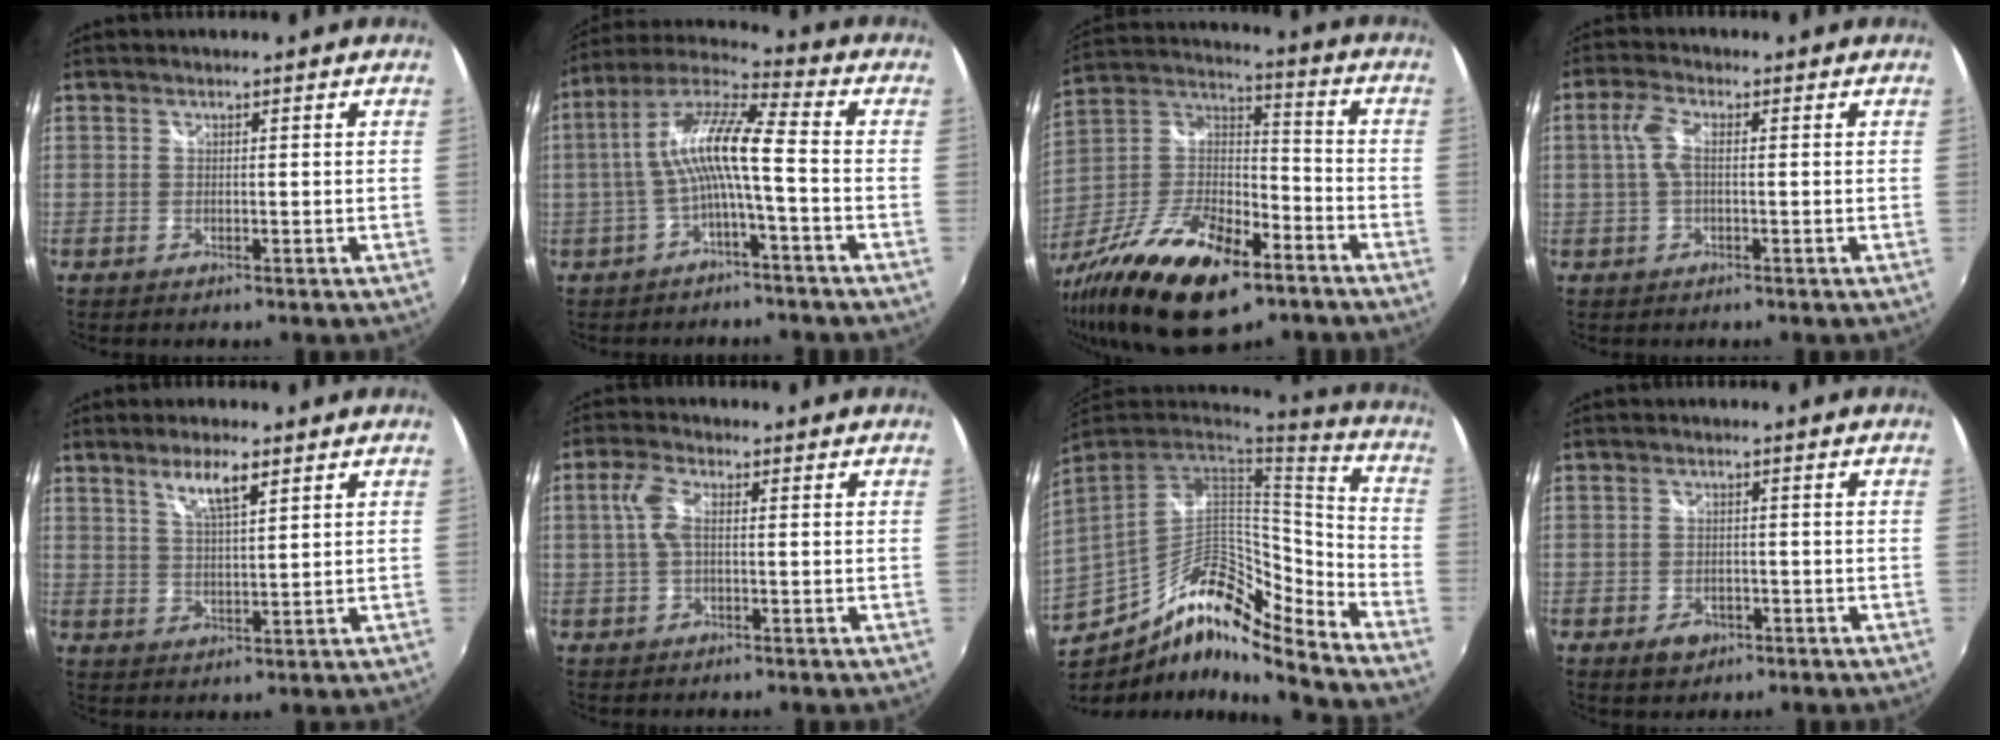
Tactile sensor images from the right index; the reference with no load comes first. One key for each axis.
{"total": 11.1, "fx": -2.0, "fy": 1.2, "fz": 10.9, "tx": -0.220, "ty": 0.018, "tz": -0.035}
{"total": 24.7, "fx": -13.5, "fy": 10.6, "fz": 17.8, "tx": -0.347, "ty": -0.032, "tz": -0.229}
{"total": 4.0, "fx": 0.1, "fy": 1.4, "fz": 3.8, "tx": -0.081, "ty": 0.007, "tz": 0.006}
{"total": 5.6, "fx": 3.3, "fy": 1.0, "fz": 4.4, "tx": -0.079, "ty": 0.000, "tz": 0.061}
{"total": 4.3, "fx": 0.3, "fy": 1.6, "fz": 3.9, "tx": -0.085, "ty": 0.007, "tz": 0.009}
{"total": 17.9, "fx": -11.5, "fy": 6.2, "fz": 12.2, "tx": -0.244, "ty": -0.008, "tz": -0.209}
{"total": 3.7, "fx": -2.0, "fy": 2.7, "fz": 1.6, "tx": -0.036, "ty": -0.003, "tz": -0.025}